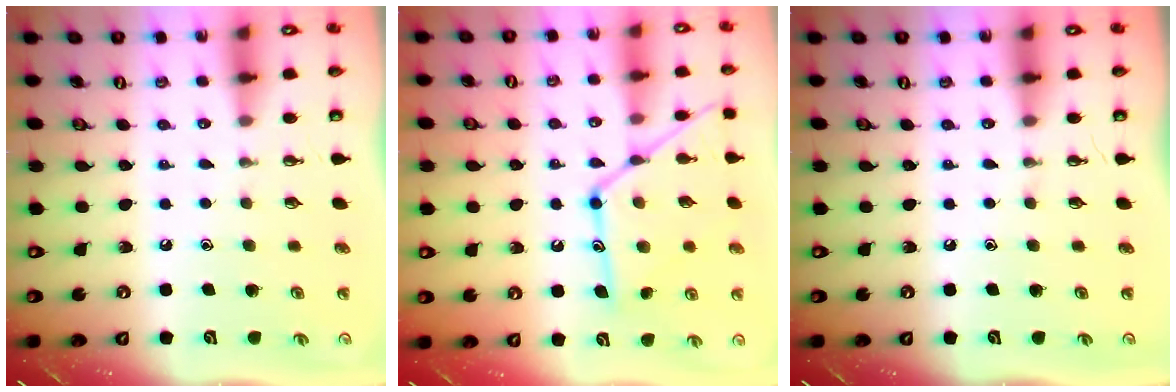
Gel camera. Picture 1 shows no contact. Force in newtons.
{"total": 16.5, "press": 16.4, "slide": 1.3}
{"total": 0.0}